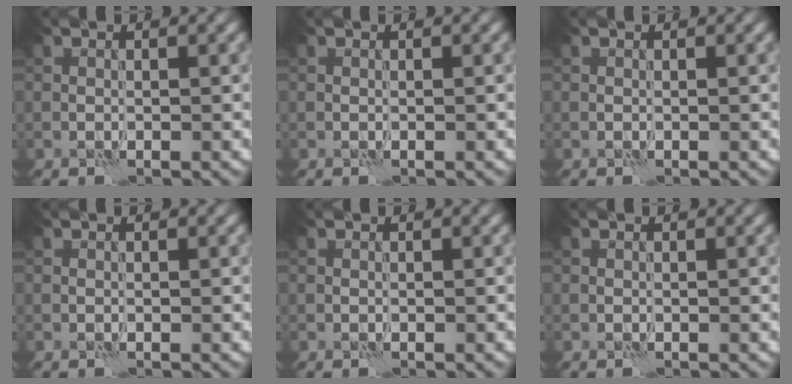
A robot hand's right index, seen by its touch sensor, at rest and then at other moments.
{"total": 0.0}
{"total": 0.0}
{"total": 0.0}
{"total": 0.0}
{"total": 0.0}